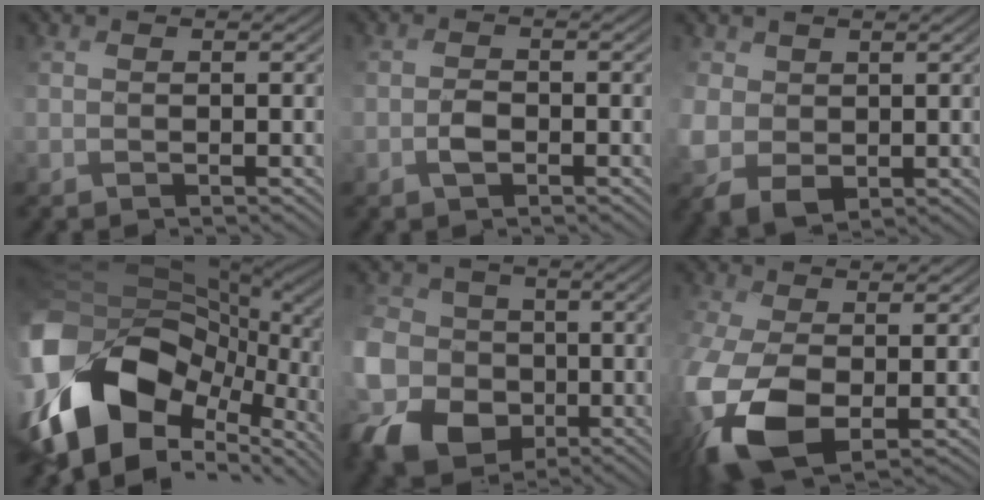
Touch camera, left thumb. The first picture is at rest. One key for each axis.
{"total": 1.9, "fx": -0.9, "fy": 1.1, "fz": 1.3, "tx": -0.025, "ty": 0.002, "tz": -0.020}
{"total": 4.9, "fx": 0.9, "fy": 4.2, "fz": 2.3, "tx": -0.082, "ty": -0.010, "tz": 0.017}
{"total": 18.5, "fx": -5.4, "fy": 12.3, "fz": 12.6, "tx": -0.293, "ty": -0.024, "tz": -0.095}
{"total": 14.1, "fx": -4.4, "fy": 11.7, "fz": 6.6, "tx": -0.207, "ty": -0.036, "tz": -0.099}
{"total": 13.5, "fx": -3.9, "fy": 7.3, "fz": 10.7, "tx": -0.278, "ty": -0.051, "tz": -0.050}